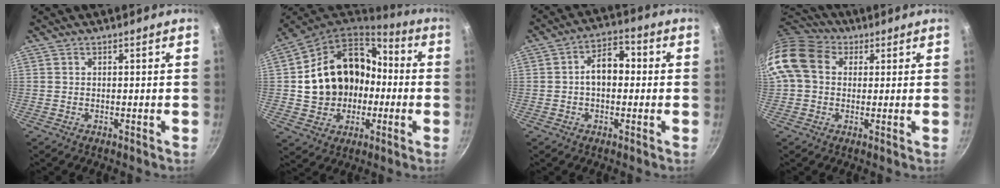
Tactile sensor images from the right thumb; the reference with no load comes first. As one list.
[{"total": 19.9, "force": [-0.9, 16.5, 11.1], "torque": [-0.166, 0.054, -0.004]}, {"total": 7.7, "force": [0.1, 5.2, 5.8], "torque": [-0.055, 0.026, -0.010]}, {"total": 12.2, "force": [2.6, 9.7, 6.8], "torque": [-0.117, 0.024, 0.030]}]